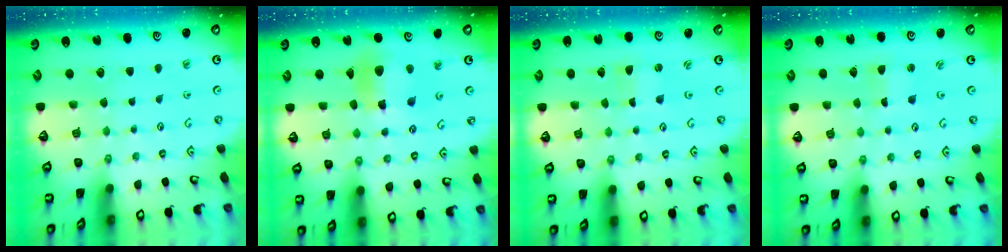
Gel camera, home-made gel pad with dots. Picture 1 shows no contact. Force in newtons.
{"total": 10.6, "press": 10.5, "slide": 1.3}
{"total": 0.8, "press": 0.8, "slide": 0.0}
{"total": 1.0, "press": 1.0, "slide": 0.1}